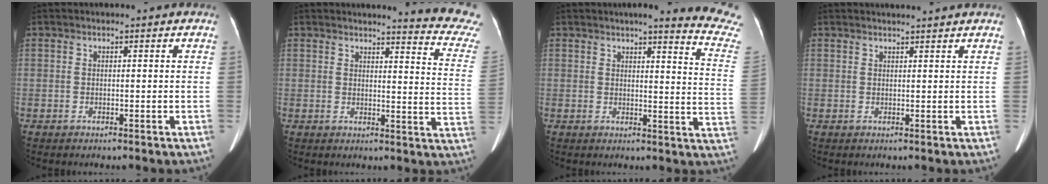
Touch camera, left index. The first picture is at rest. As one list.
[{"total": 12.0, "force": [11.7, -0.9, 2.7], "torque": [-0.022, -0.110, 0.102]}, {"total": 13.3, "force": [12.5, -0.8, 4.5], "torque": [-0.043, -0.095, 0.114]}, {"total": 3.8, "force": [3.6, -0.5, 1.2], "torque": [-0.017, 0.013, 0.043]}]